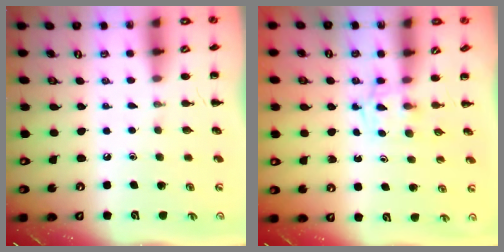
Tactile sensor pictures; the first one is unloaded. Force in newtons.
{"total": 2.5, "press": 2.2, "slide": 1.3}